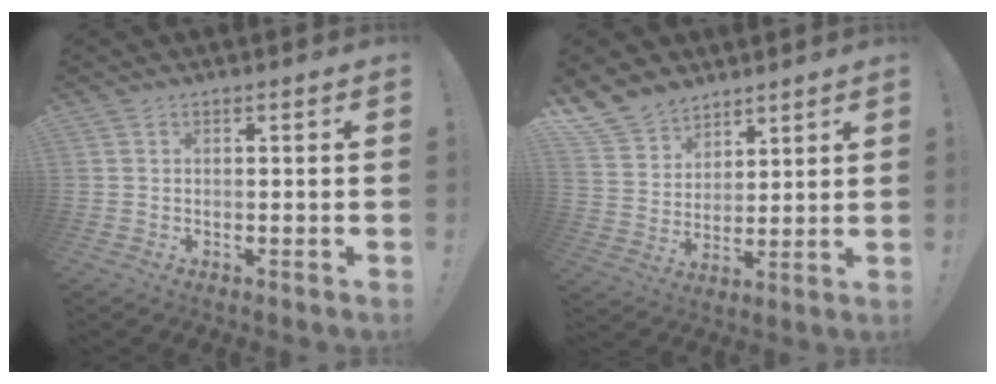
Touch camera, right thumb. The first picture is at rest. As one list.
[{"total": 10.9, "force": [8.5, 6.5, 2.0], "torque": [-0.047, -0.063, 0.169]}]